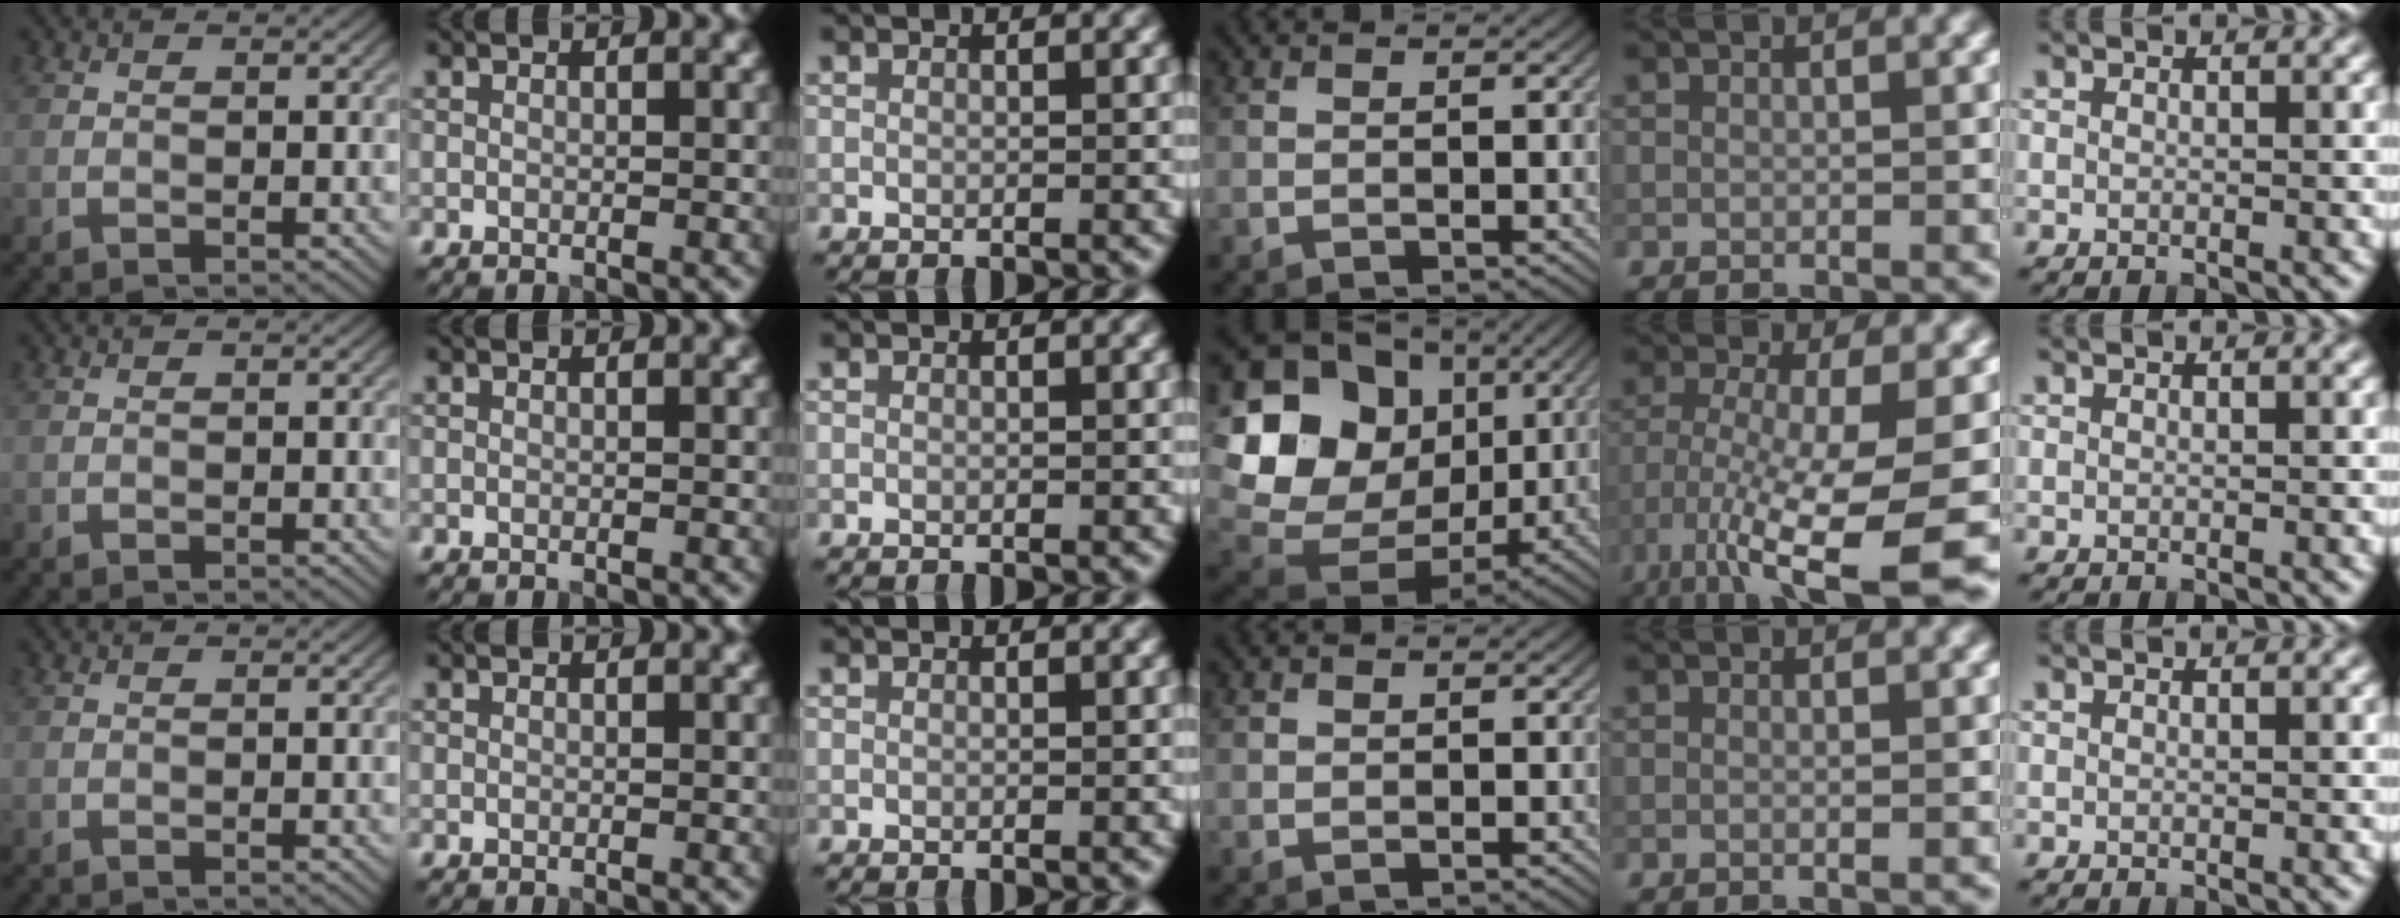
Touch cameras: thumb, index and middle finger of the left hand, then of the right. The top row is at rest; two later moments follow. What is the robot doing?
{"motion": "lift_and_place", "object": "coin"}